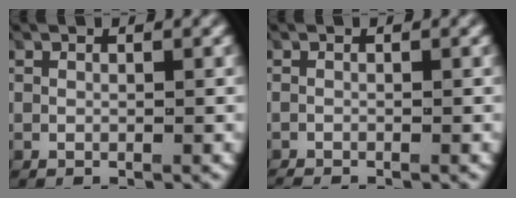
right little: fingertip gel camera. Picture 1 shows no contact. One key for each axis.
{"total": 1.3, "fx": -1.2, "fy": 0.2, "fz": 0.2, "tx": -0.007, "ty": -0.007, "tz": -0.019}